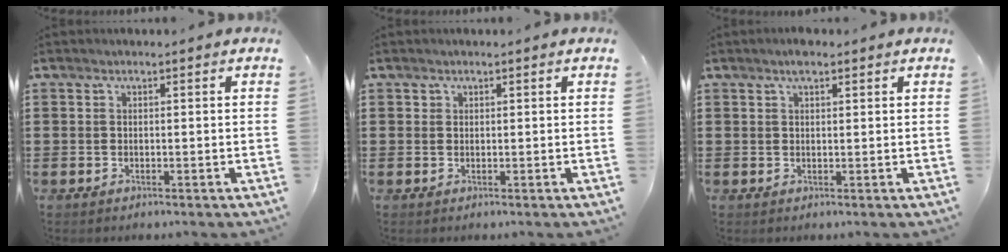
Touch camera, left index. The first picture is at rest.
{"total": 0.6, "force": [0.3, 0.5, 0.1], "torque": [-0.003, 0.004, 0.006]}
{"total": 2.2, "force": [1.6, 0.6, 1.4], "torque": [-0.029, 0.005, 0.028]}